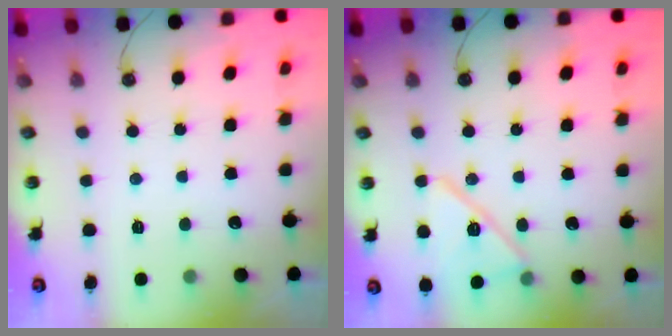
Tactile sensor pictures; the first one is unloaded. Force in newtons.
{"total": 13.3, "press": 13.3, "slide": 0.5}